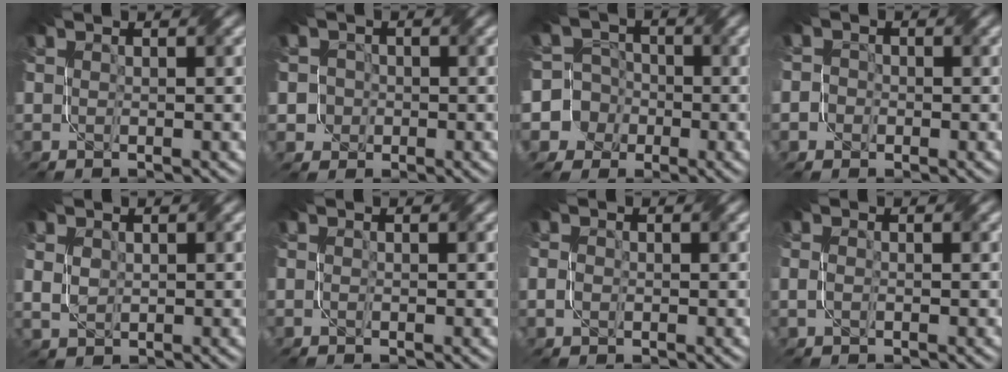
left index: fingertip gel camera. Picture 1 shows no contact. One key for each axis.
{"total": 2.8, "fx": -0.7, "fy": 2.6, "fz": 0.7, "tx": 0.002, "ty": 0.018, "tz": -0.023}
{"total": 8.1, "fx": -2.8, "fy": 7.5, "fz": 1.1, "tx": -0.037, "ty": 0.020, "tz": -0.080}
{"total": 2.2, "fx": -0.7, "fy": 2.0, "fz": 0.7, "tx": 0.009, "ty": 0.015, "tz": -0.038}
{"total": 1.6, "fx": 0.4, "fy": 1.1, "fz": 1.0, "tx": -0.039, "ty": 0.003, "tz": 0.020}
{"total": 0.0}
{"total": 0.9, "fx": -0.7, "fy": 0.4, "fz": 0.4, "tx": -0.007, "ty": 0.000, "tz": -0.017}
{"total": 0.8, "fx": -0.6, "fy": 0.2, "fz": 0.5, "tx": -0.010, "ty": 0.001, "tz": -0.013}